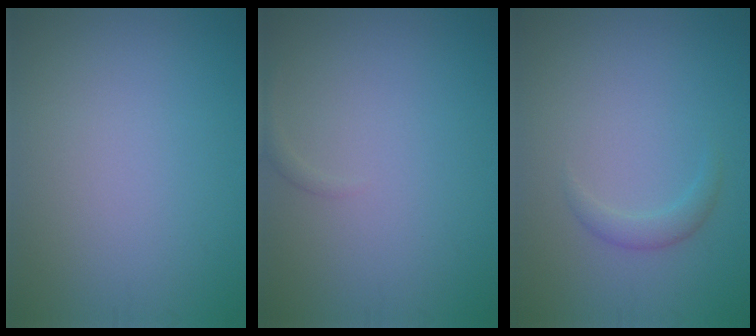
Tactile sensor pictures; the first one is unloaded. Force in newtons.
{"total": 0.6, "press": 0.6, "slide": 0.1}
{"total": 1.4, "press": 1.4, "slide": 0.1}